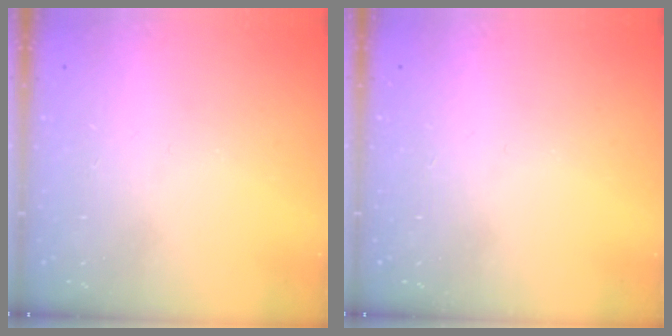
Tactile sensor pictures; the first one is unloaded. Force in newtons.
{"total": 0.0}